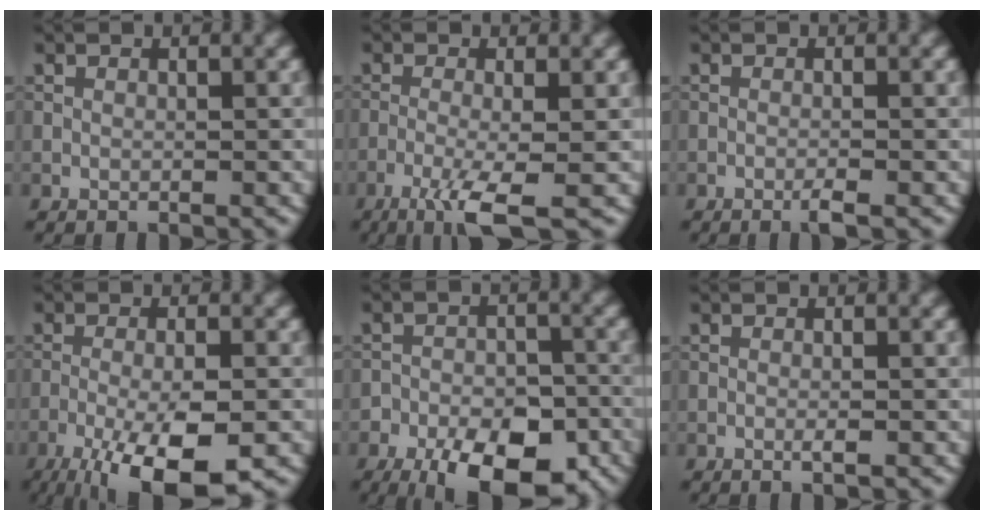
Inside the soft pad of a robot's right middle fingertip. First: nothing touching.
{"total": 5.0, "force": [-2.6, 0.9, 4.2], "torque": [-0.076, 0.000, -0.057]}
{"total": 1.1, "force": [-0.5, 0.1, 1.0], "torque": [-0.016, -0.001, -0.014]}
{"total": 9.7, "force": [-5.1, 2.8, 7.7], "torque": [-0.140, -0.018, -0.084]}
{"total": 11.1, "force": [-7.1, 5.3, 6.6], "torque": [-0.100, -0.024, -0.099]}
{"total": 1.0, "force": [-0.3, 0.2, 0.9], "torque": [-0.012, -0.002, -0.009]}